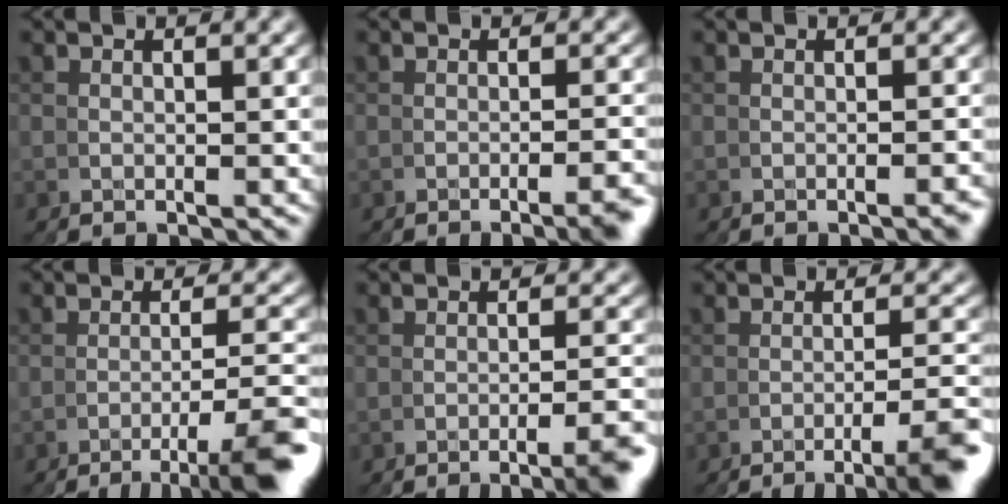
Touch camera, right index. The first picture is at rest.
{"total": 1.8, "force": [-1.3, -1.0, 0.7], "torque": [-0.005, 0.015, -0.027]}
{"total": 0.8, "force": [-0.6, -0.4, 0.4], "torque": [-0.002, 0.006, -0.011]}
{"total": 5.6, "force": [-3.7, -1.6, 3.9], "torque": [-0.044, 0.015, -0.066]}
{"total": 2.9, "force": [-2.0, -1.4, 1.4], "torque": [-0.013, 0.017, -0.042]}
{"total": 4.2, "force": [-2.8, -1.8, 2.5], "torque": [-0.027, 0.018, -0.053]}